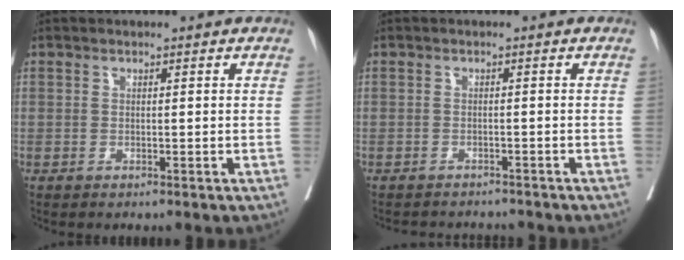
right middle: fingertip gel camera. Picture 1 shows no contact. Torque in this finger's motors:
{"motor_torque": [0.09, -0.17, -0.05, -0.02]}